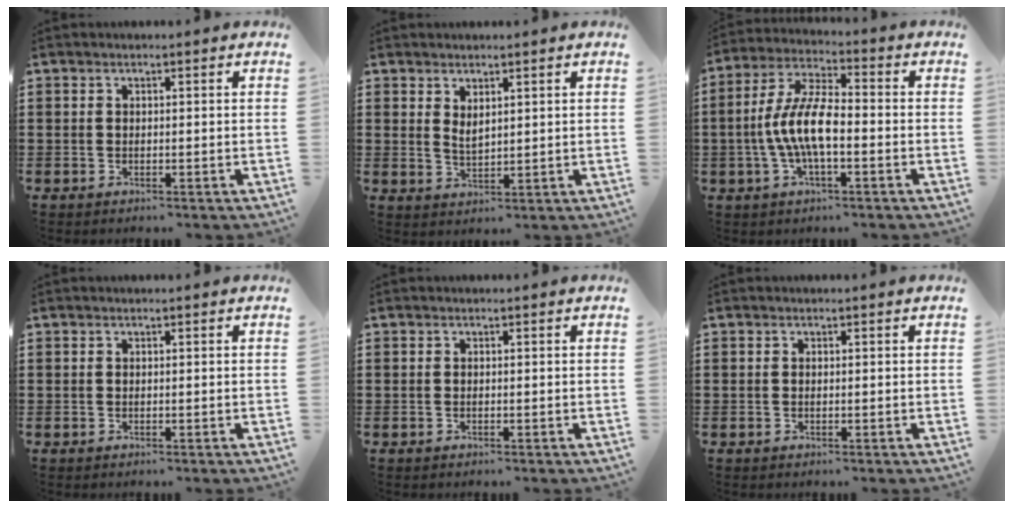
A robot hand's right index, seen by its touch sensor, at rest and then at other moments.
{"total": 2.3, "force": [1.6, 0.8, 1.4], "torque": [-0.029, 0.002, 0.029]}
{"total": 8.8, "force": [-1.8, 2.8, 8.2], "torque": [-0.188, -0.013, -0.041]}
{"total": 0.0}
{"total": 0.0}
{"total": 0.0}